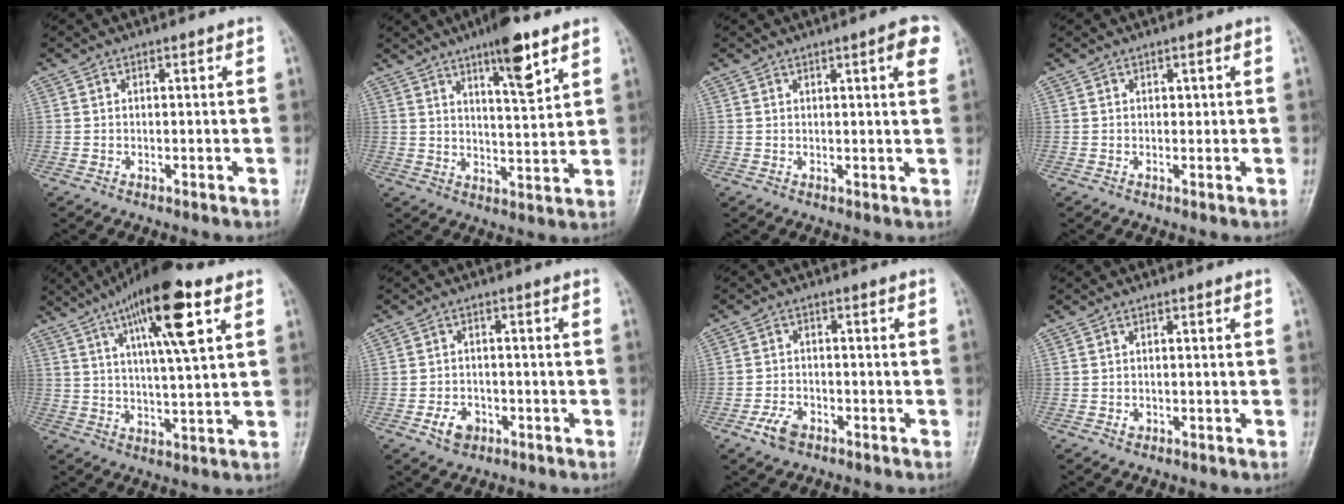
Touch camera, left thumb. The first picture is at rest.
{"total": 9.4, "force": [5.8, 1.9, 7.2], "torque": [-0.104, -0.034, 0.092]}
{"total": 4.2, "force": [2.0, 0.7, 3.7], "torque": [-0.040, -0.004, 0.022]}
{"total": 0.5, "force": [0.2, 0.4, 0.3], "torque": [0.002, 0.001, 0.002]}
{"total": 15.6, "force": [7.3, 3.2, 13.4], "torque": [-0.216, -0.013, 0.118]}
{"total": 4.3, "force": [-2.0, 3.1, 2.1], "torque": [-0.027, 0.012, -0.030]}
{"total": 4.2, "force": [-2.4, 2.5, 2.3], "torque": [-0.040, 0.012, -0.044]}
{"total": 0.9, "force": [-0.3, 0.8, 0.4], "torque": [-0.002, 0.002, -0.003]}